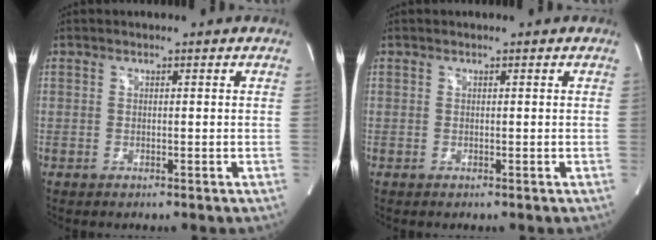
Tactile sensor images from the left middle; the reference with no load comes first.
{"total": 0.0}